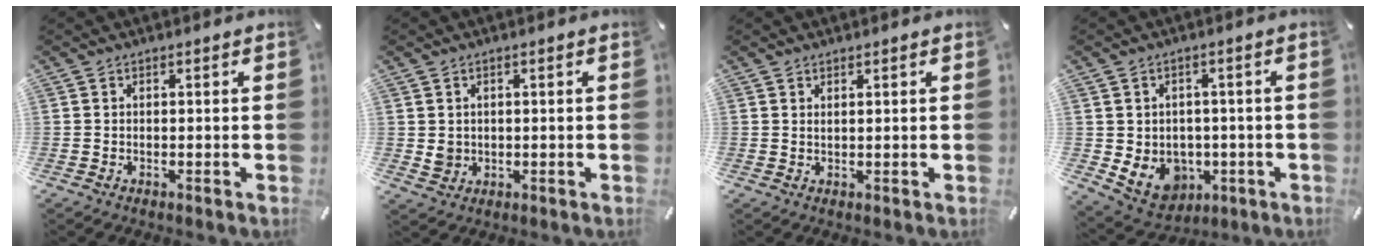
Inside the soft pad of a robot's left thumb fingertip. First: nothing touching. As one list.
[{"total": 2.7, "force": [0.4, 2.6, 0.7], "torque": [-0.008, -0.001, 0.007]}, {"total": 1.0, "force": [0.7, 0.1, 0.7], "torque": [-0.014, -0.001, 0.013]}, {"total": 8.2, "force": [-1.3, 7.5, 3.1], "torque": [-0.066, -0.008, -0.020]}]